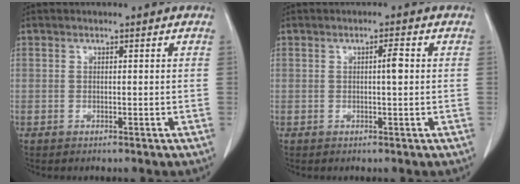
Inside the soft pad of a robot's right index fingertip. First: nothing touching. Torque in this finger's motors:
{"motor_torque": [0.28, -0.01, 0.03, 0.02]}